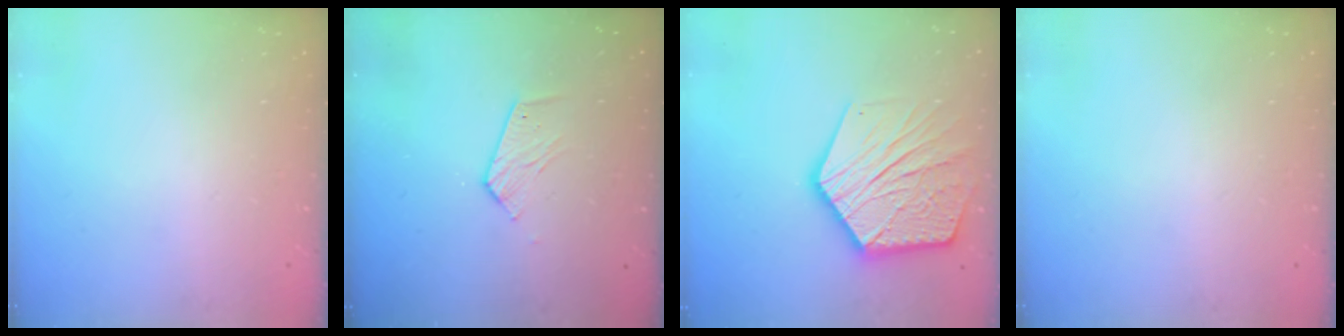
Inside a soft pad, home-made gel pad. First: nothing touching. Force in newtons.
{"total": 6.8, "press": 6.8, "slide": 0.3}
{"total": 20.2, "press": 20.1, "slide": 1.0}
{"total": 0.0}